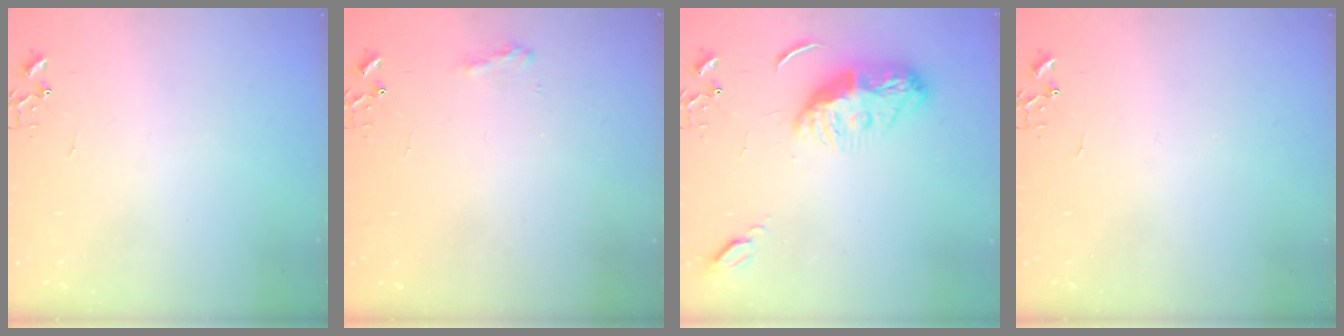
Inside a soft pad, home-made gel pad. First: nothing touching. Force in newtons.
{"total": 7.8, "press": 7.8, "slide": 0.3}
{"total": 11.3, "press": 11.3, "slide": 0.3}
{"total": 0.0}